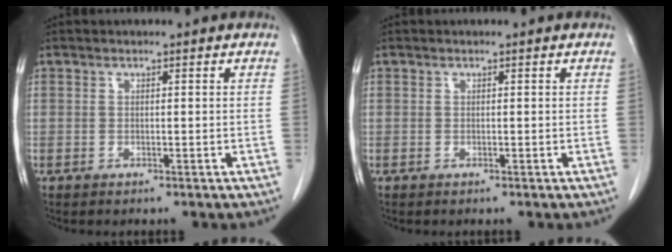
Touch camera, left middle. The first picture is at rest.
{"total": 0.0}